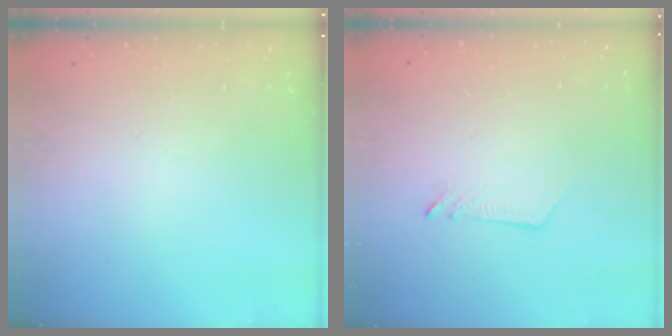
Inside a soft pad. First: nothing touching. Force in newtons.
{"total": 2.6, "press": 2.6, "slide": 0.3}